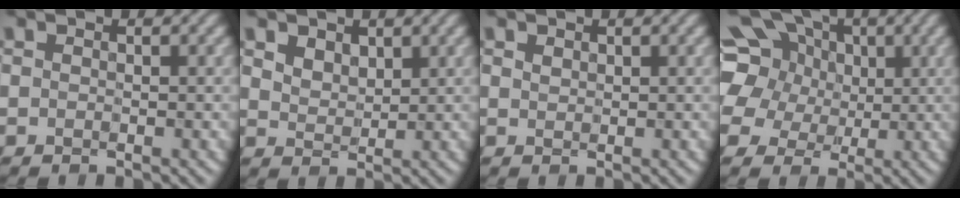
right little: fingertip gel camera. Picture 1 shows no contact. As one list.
[{"total": 2.6, "force": [1.4, 1.8, 1.3], "torque": [-0.037, -0.004, 0.030]}, {"total": 0.8, "force": [0.5, 0.5, 0.3], "torque": [-0.008, 0.000, 0.012]}, {"total": 13.3, "force": [3.9, 10.8, 6.7], "torque": [-0.153, 0.039, 0.059]}]